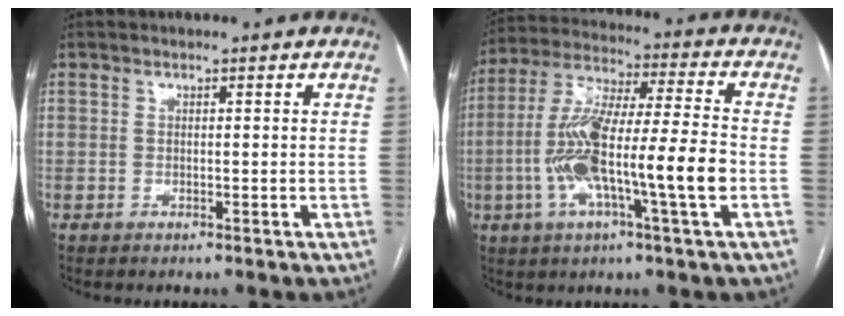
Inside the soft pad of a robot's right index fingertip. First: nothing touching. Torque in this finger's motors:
{"motor_torque": [2.13, -0.01, 1.05, 0.21]}